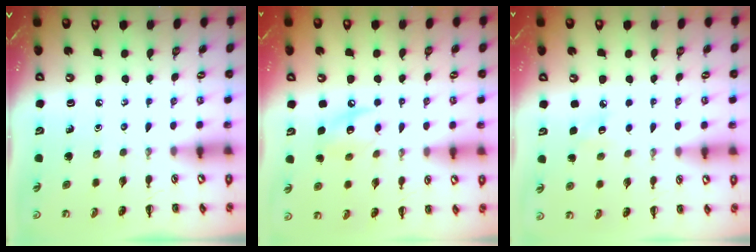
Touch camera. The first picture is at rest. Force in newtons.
{"total": 9.1, "press": 9.1, "slide": 0.8}
{"total": 5.4, "press": 5.1, "slide": 1.5}